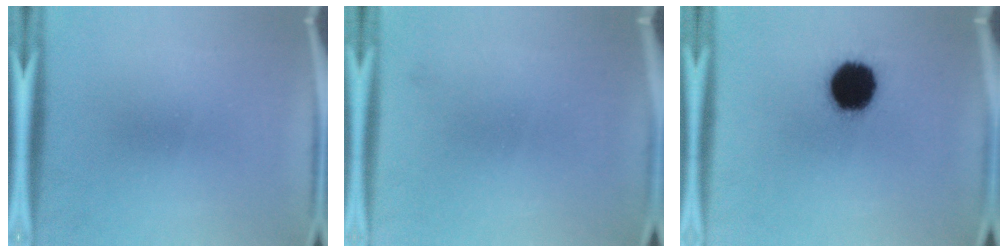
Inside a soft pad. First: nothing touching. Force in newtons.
{"total": 1.1}
{"total": 16.3}